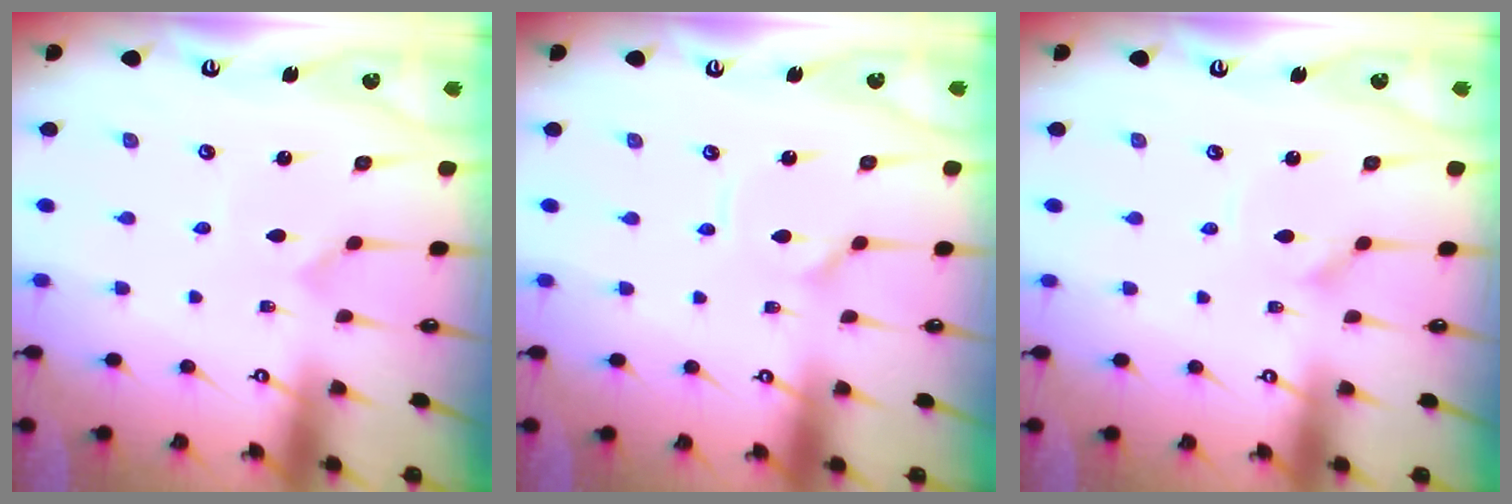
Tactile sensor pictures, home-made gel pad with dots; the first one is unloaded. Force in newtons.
{"total": 2.9, "press": 2.8, "slide": 0.4}
{"total": 1.8, "press": 1.8, "slide": 0.0}